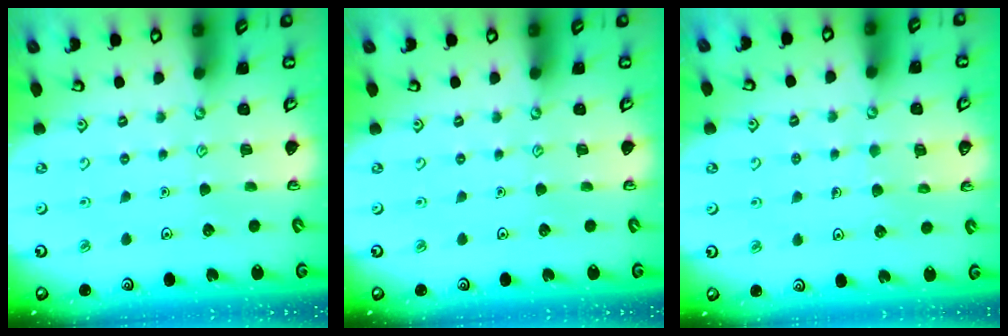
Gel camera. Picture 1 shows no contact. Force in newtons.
{"total": 0.0}
{"total": 4.7, "press": 4.6, "slide": 0.4}